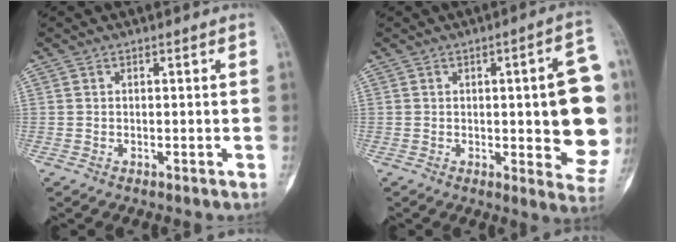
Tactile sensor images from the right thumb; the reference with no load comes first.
{"total": 17.1, "force": [0.1, 4.9, 16.3], "torque": [-0.168, -0.003, 0.005]}